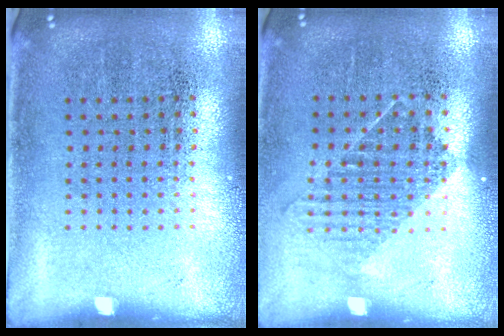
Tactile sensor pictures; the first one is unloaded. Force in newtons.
{"total": 1.2, "press": 1.0, "slide": 0.7}